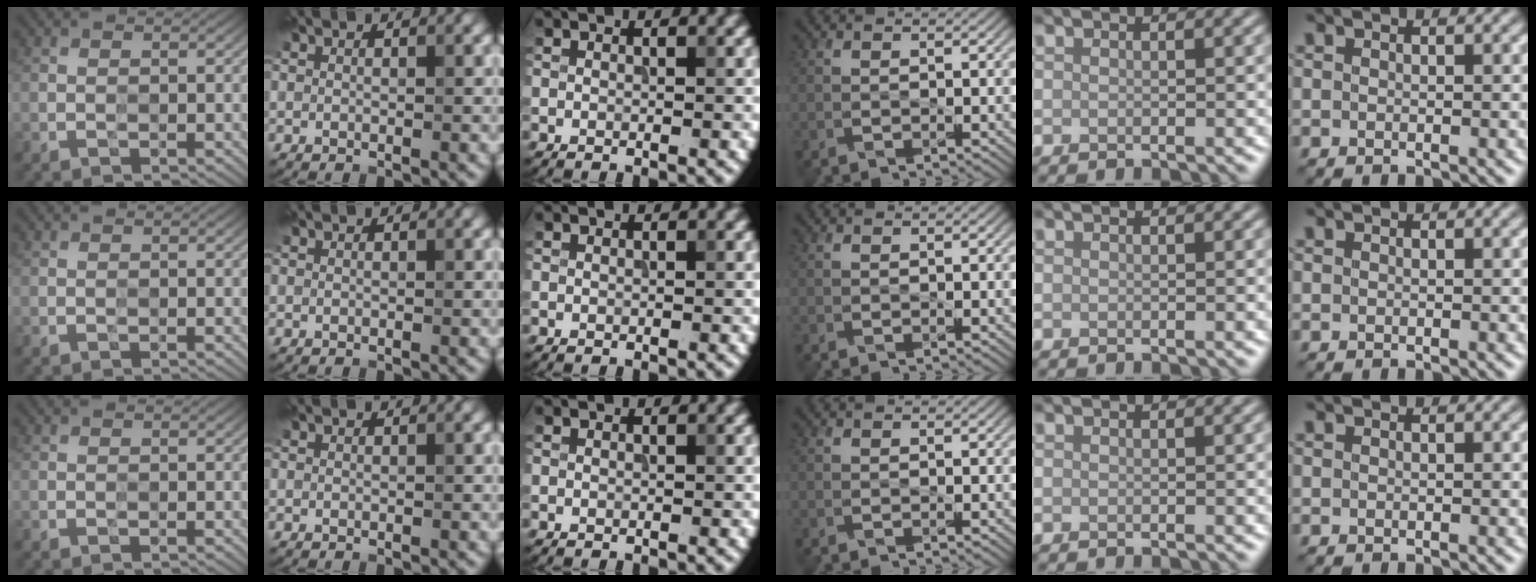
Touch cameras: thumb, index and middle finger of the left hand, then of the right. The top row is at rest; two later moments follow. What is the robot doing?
{"motion": "press", "object": "button"}